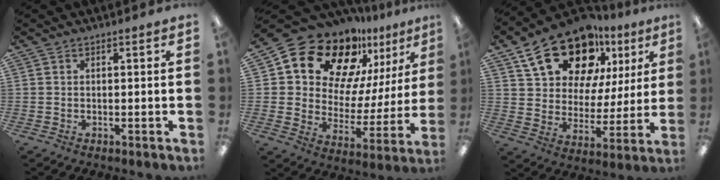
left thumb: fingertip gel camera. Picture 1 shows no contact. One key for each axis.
{"total": 18.3, "fx": 14.3, "fy": 9.2, "fz": 6.7, "tx": -0.135, "ty": -0.107, "tz": 0.256}
{"total": 20.4, "fx": 12.9, "fy": 11.8, "fz": 10.5, "tx": -0.172, "ty": -0.067, "tz": 0.232}